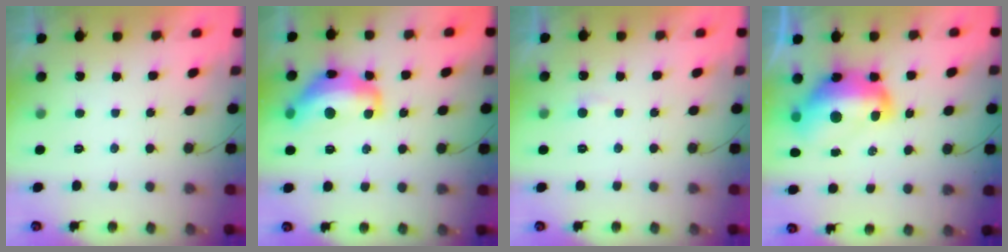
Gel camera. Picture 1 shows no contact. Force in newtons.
{"total": 14.8, "press": 14.7, "slide": 1.3}
{"total": 3.7, "press": 3.7, "slide": 0.4}
{"total": 17.6, "press": 17.6, "slide": 1.5}